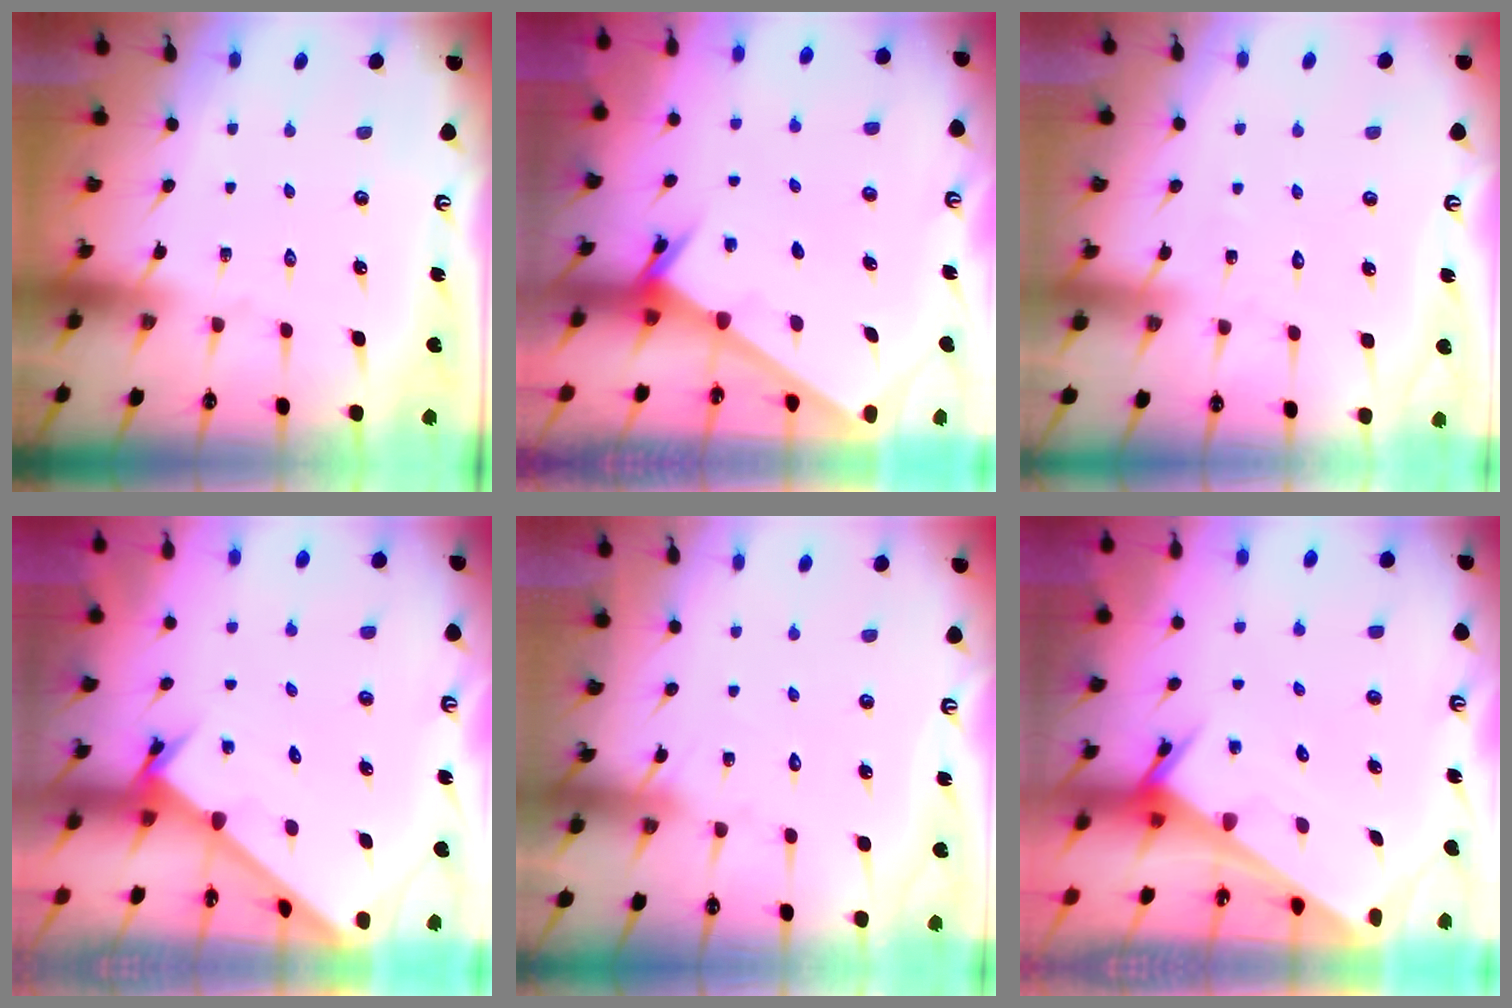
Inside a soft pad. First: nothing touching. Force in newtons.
{"total": 2.5, "press": 2.5, "slide": 0.2}
{"total": 2.6, "press": 2.6, "slide": 0.2}
{"total": 1.8, "press": 1.8, "slide": 0.1}
{"total": 5.6, "press": 5.6, "slide": 0.5}
{"total": 3.2, "press": 3.2, "slide": 0.2}